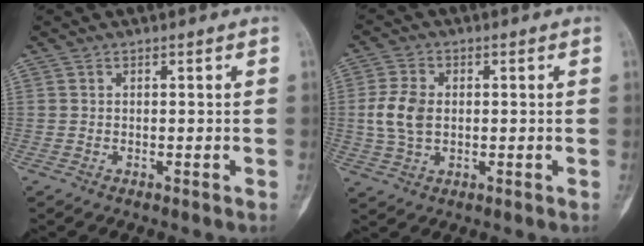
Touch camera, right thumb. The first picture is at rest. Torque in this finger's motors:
{"motor_torque": [0.04, 0.62, 0.07, 0.01, 0.07]}